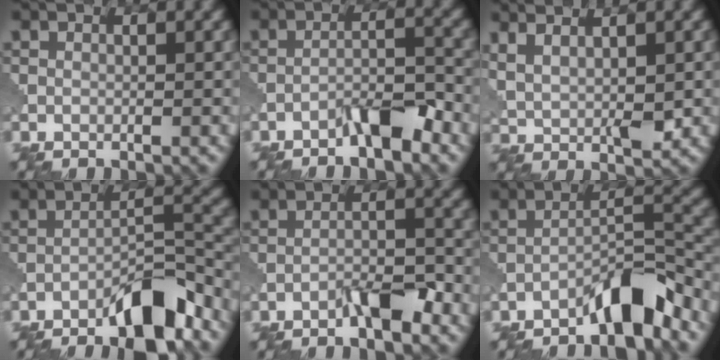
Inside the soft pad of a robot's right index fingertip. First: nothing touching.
{"total": 3.6, "force": [-2.7, 0.6, 2.3], "torque": [-0.039, 0.014, -0.053]}
{"total": 4.0, "force": [1.9, 1.3, 3.3], "torque": [-0.069, -0.006, 0.046]}
{"total": 7.5, "force": [-5.6, 1.7, 4.8], "torque": [-0.070, 0.011, -0.092]}
{"total": 3.4, "force": [-2.4, 0.6, 2.3], "torque": [-0.042, 0.011, -0.045]}
{"total": 5.1, "force": [-4.1, 0.7, 3.0], "torque": [-0.045, 0.018, -0.075]}